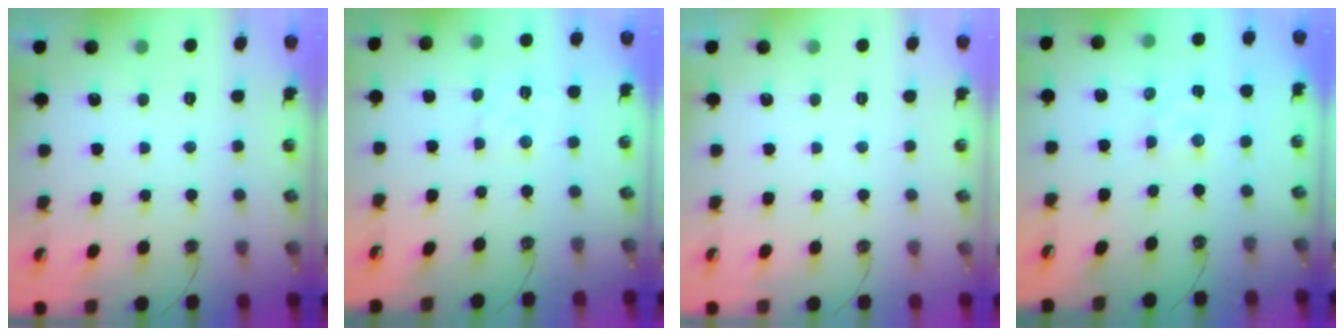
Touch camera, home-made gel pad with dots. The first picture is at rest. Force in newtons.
{"total": 2.6, "press": 2.6, "slide": 0.4}
{"total": 0.0}
{"total": 2.8, "press": 2.7, "slide": 0.4}